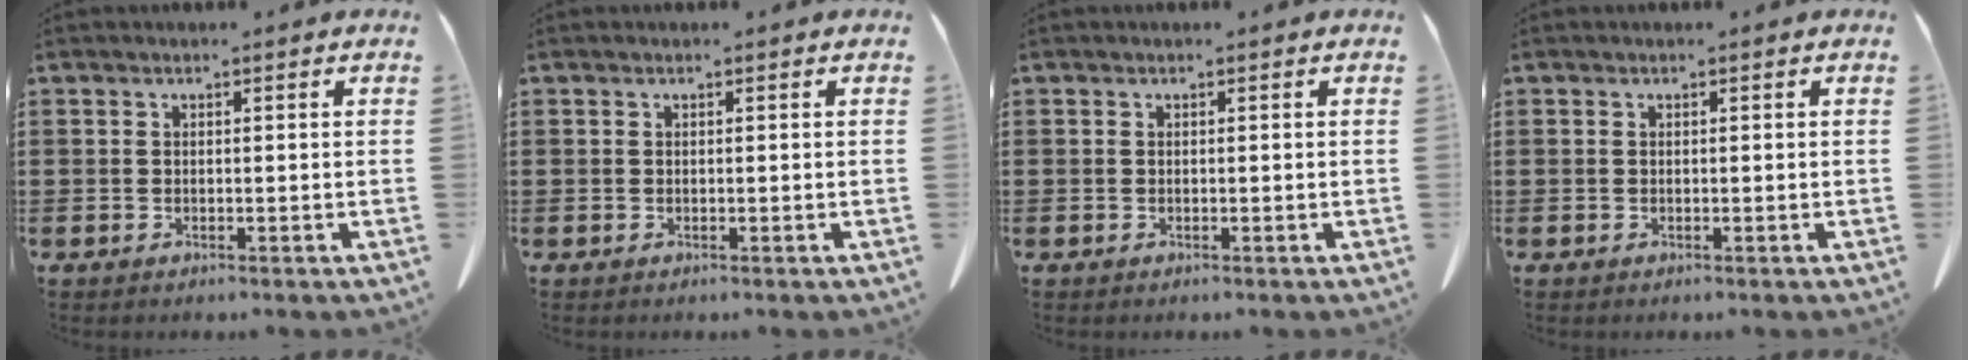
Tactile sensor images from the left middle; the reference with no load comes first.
{"total": 0.0}
{"total": 0.0}
{"total": 0.0}